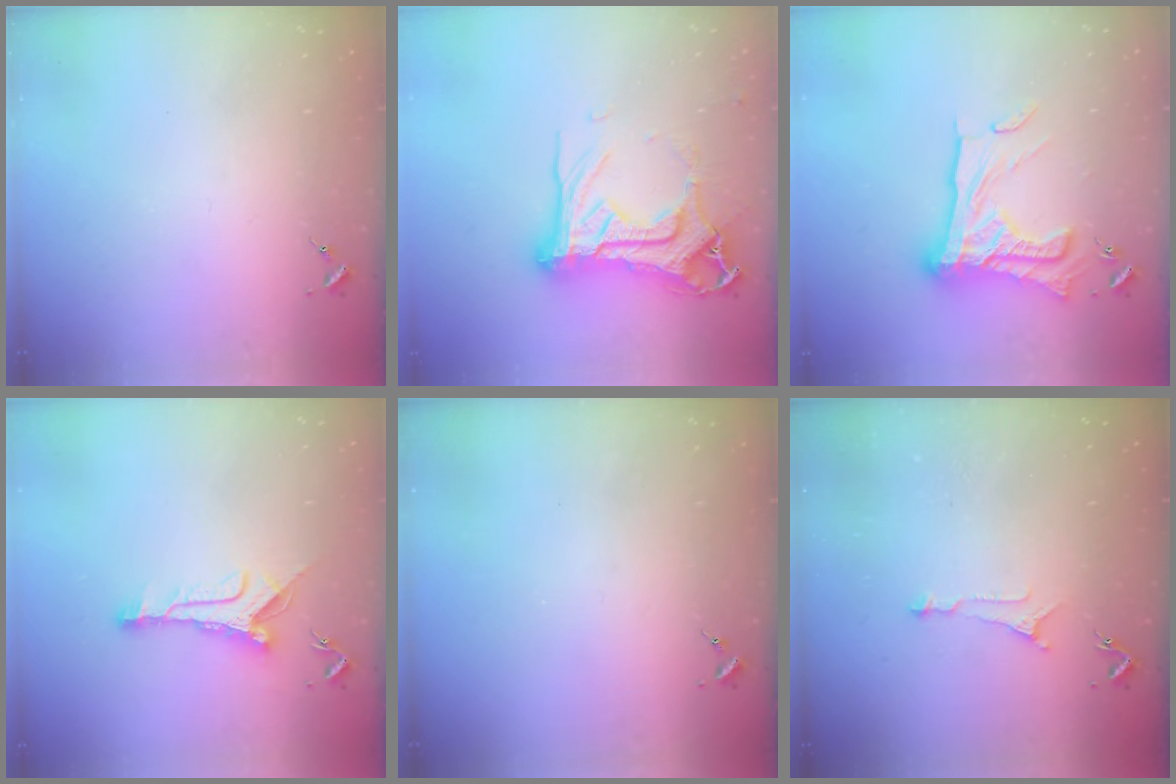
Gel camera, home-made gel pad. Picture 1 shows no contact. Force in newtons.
{"total": 20.8, "press": 20.6, "slide": 2.4}
{"total": 24.7, "press": 24.6, "slide": 2.0}
{"total": 10.4, "press": 10.3, "slide": 0.8}
{"total": 0.0}
{"total": 4.8, "press": 4.8, "slide": 0.4}